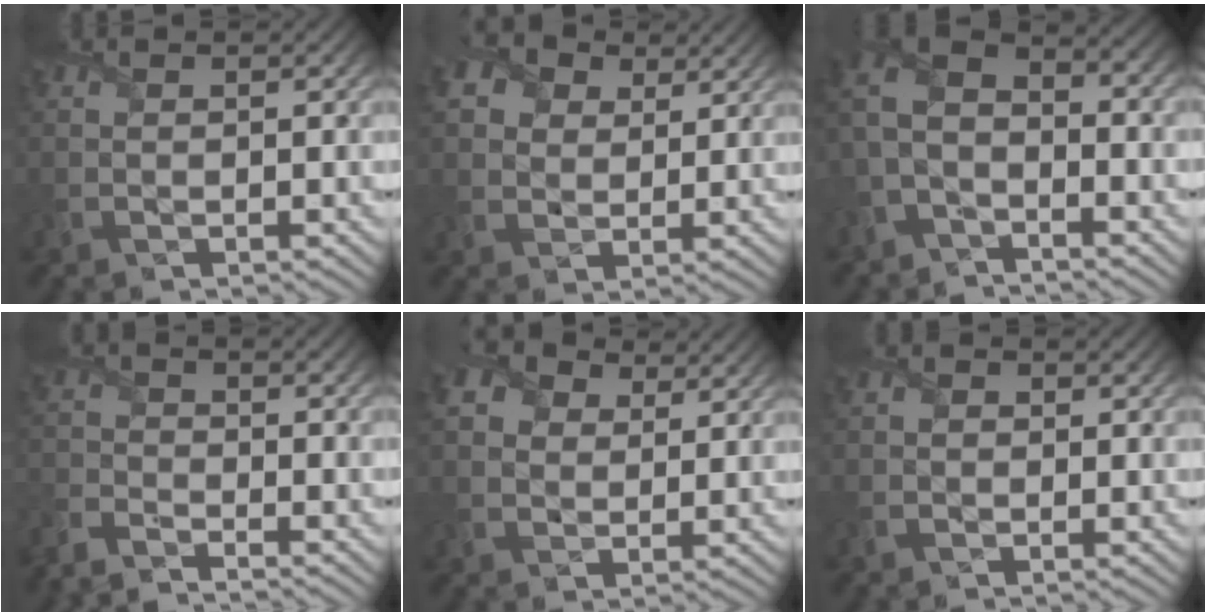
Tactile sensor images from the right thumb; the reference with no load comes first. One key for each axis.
{"total": 8.6, "fx": 4.8, "fy": 5.6, "fz": 4.4, "tx": -0.133, "ty": 0.020, "tz": 0.083}
{"total": 7.5, "fx": -2.1, "fy": 4.4, "fz": 5.7, "tx": -0.139, "ty": 0.003, "tz": -0.052}
{"total": 4.9, "fx": -4.7, "fy": 0.8, "fz": 1.3, "tx": -0.038, "ty": -0.013, "tz": -0.110}
{"total": 7.6, "fx": 4.2, "fy": 4.9, "fz": 4.0, "tx": -0.119, "ty": 0.015, "tz": 0.071}
{"total": 1.9, "fx": -0.2, "fy": 1.7, "fz": 0.7, "tx": -0.020, "ty": 0.002, "tz": -0.012}